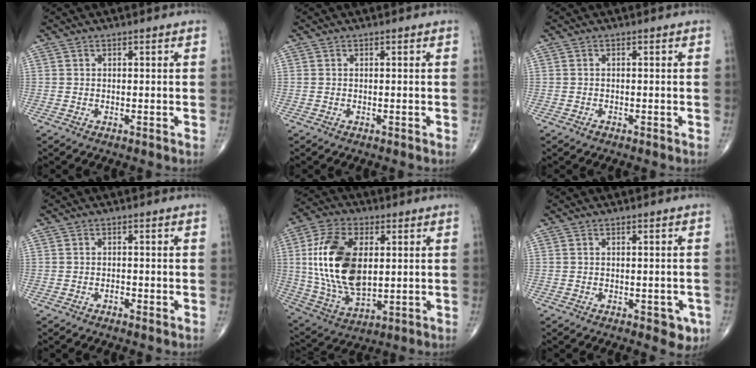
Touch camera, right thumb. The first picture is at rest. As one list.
[{"total": 0.0}, {"total": 0.6, "force": [-0.4, 0.4, 0.3], "torque": [-0.002, 0.001, -0.009]}, {"total": 1.1, "force": [-0.5, 0.5, 0.8], "torque": [-0.012, 0.002, -0.011]}, {"total": 19.4, "force": [2.7, 11.0, 15.8], "torque": [-0.305, -0.010, 0.055]}, {"total": 3.9, "force": [-1.6, 2.0, 3.0], "torque": [-0.015, -0.001, -0.016]}]